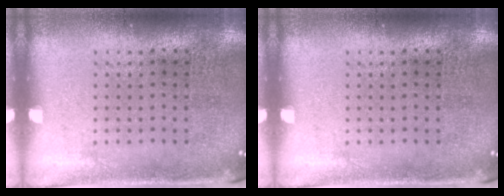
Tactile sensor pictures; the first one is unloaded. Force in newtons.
{"total": 0.0}